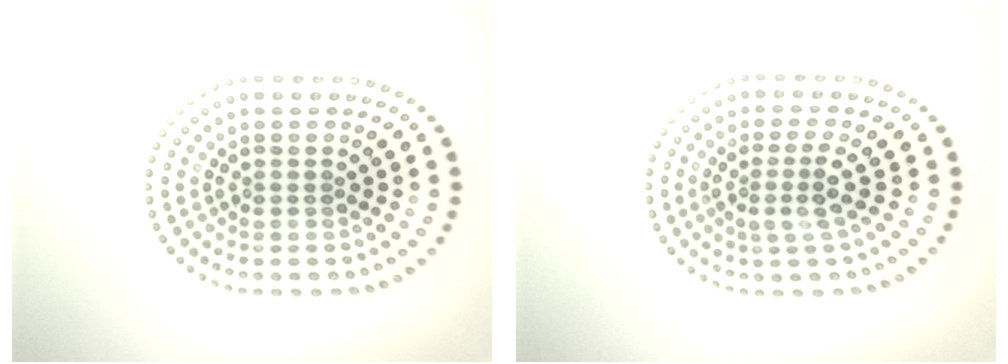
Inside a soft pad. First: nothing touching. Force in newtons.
{"total": 2.7, "press": 2.0, "slide": 1.8}